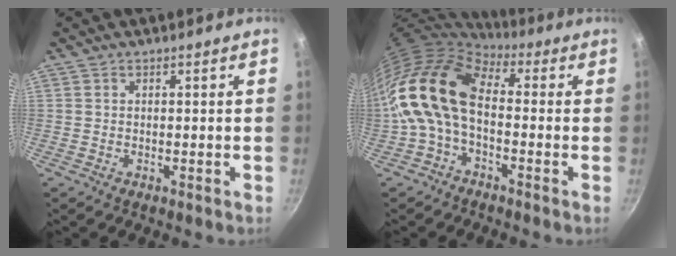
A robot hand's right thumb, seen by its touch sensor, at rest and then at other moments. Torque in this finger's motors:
{"motor_torque": [-0.48, 1.80, 1.95, -0.81, 0.41]}